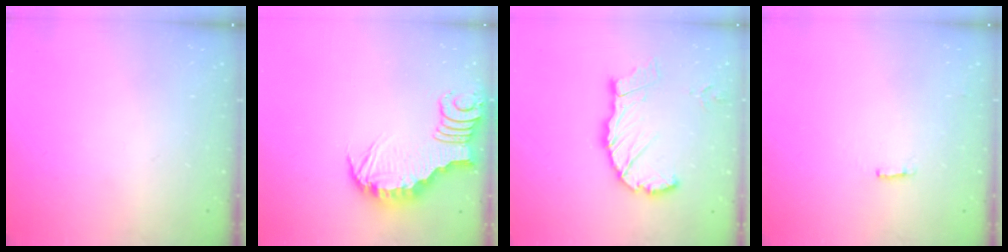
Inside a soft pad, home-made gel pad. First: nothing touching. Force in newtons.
{"total": 3.6, "press": 3.6, "slide": 0.2}
{"total": 12.7, "press": 12.6, "slide": 1.6}
{"total": 2.2, "press": 2.1, "slide": 0.5}